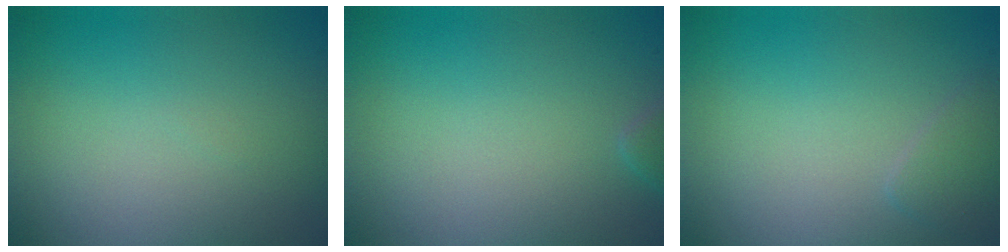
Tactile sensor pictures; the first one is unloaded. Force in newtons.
{"total": 1.0, "press": 1.0, "slide": 0.1}
{"total": 1.3, "press": 1.3, "slide": 0.0}